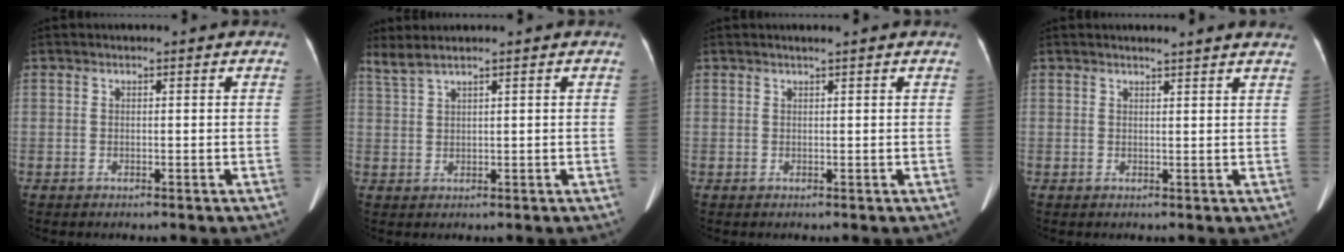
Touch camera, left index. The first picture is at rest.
{"total": 2.7, "force": [2.3, -0.4, 1.4], "torque": [-0.044, 0.019, 0.058]}
{"total": 1.0, "force": [0.9, -0.2, 0.5], "torque": [-0.010, 0.006, 0.018]}
{"total": 5.1, "force": [4.7, -0.2, 1.8], "torque": [-0.020, 0.008, 0.040]}